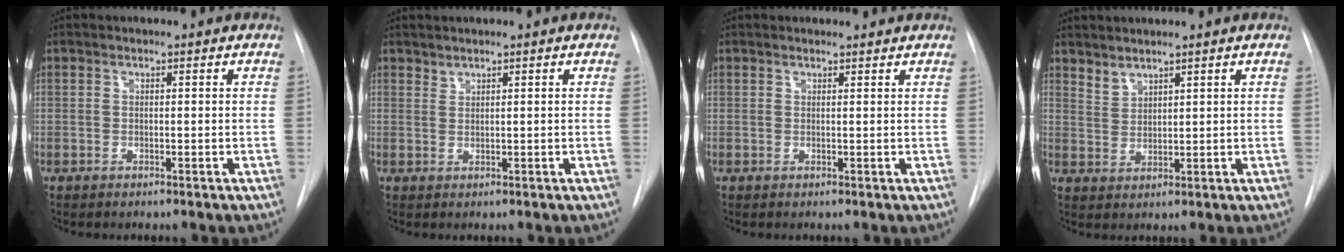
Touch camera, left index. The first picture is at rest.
{"total": 0.8, "force": [0.8, -0.1, 0.1], "torque": [-0.002, 0.003, 0.017]}
{"total": 2.2, "force": [2.1, 0.4, 0.1], "torque": [-0.007, 0.005, 0.027]}
{"total": 2.5, "force": [2.4, 0.5, 0.4], "torque": [-0.006, 0.005, 0.051]}